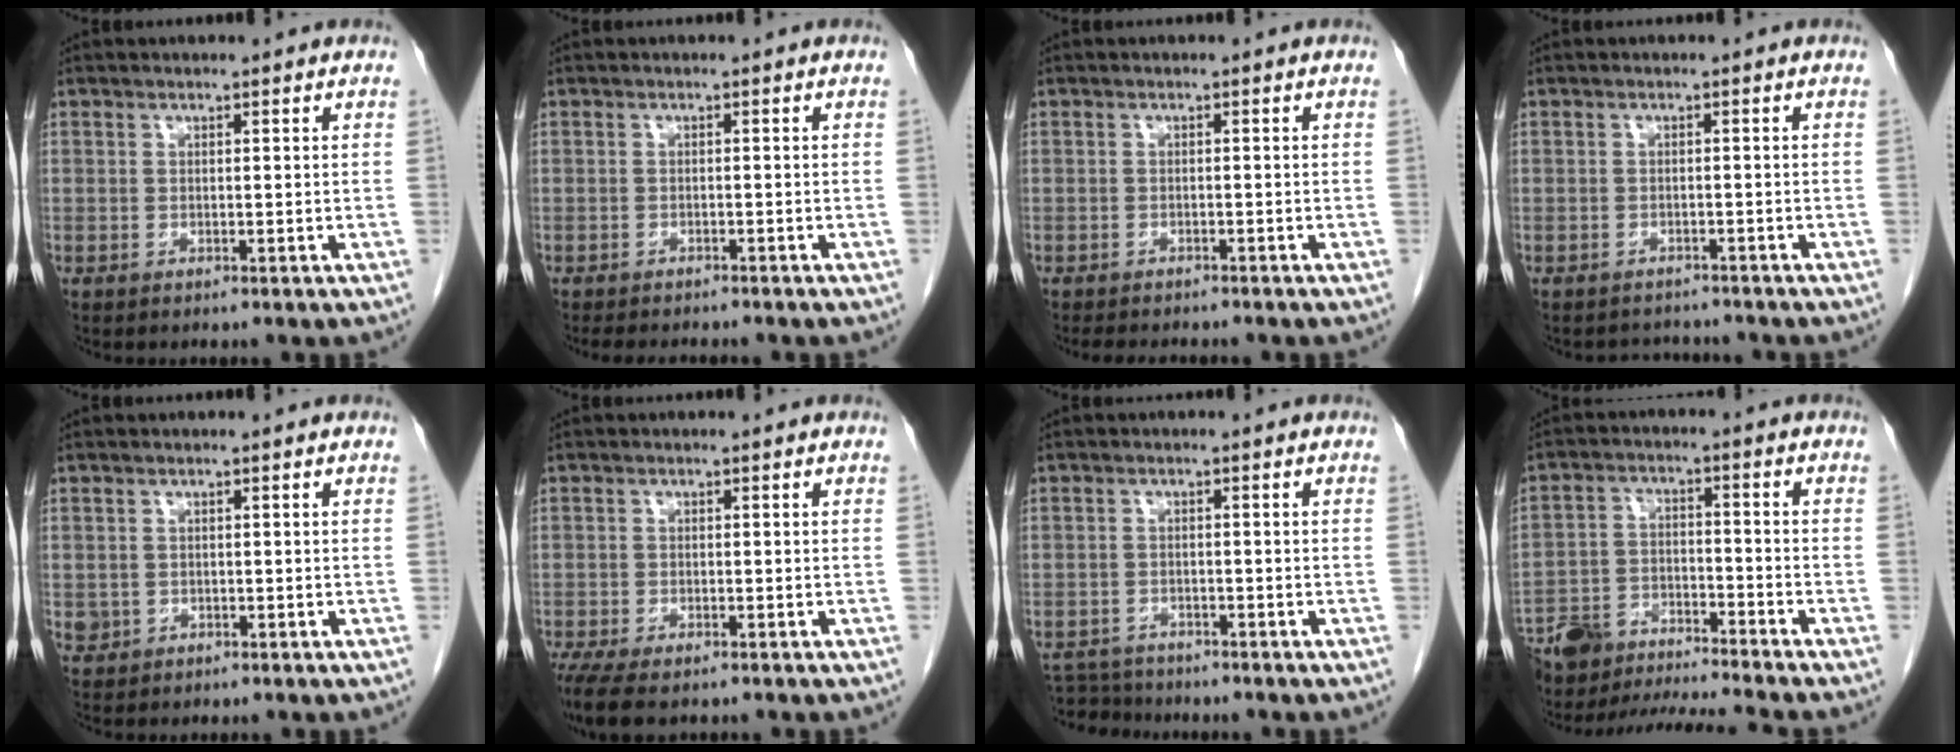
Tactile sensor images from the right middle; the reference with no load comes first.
{"total": 5.3, "force": [-4.8, 1.1, 2.1], "torque": [-0.025, -0.008, -0.069]}
{"total": 5.3, "force": [-4.7, 1.3, 2.1], "torque": [-0.028, -0.007, -0.066]}
{"total": 3.0, "force": [-2.8, 0.9, -0.4], "torque": [0.008, -0.003, -0.042]}
{"total": 1.5, "force": [-0.3, 1.4, 0.3], "torque": [-0.003, 0.004, 0.002]}
{"total": 7.1, "force": [-5.3, 2.5, 4.1], "torque": [-0.071, -0.016, -0.084]}
{"total": 4.6, "force": [-4.5, 1.1, -0.3], "torque": [0.007, -0.007, -0.077]}
{"total": 11.1, "force": [-10.8, -0.5, 2.4], "torque": [-0.042, 0.011, -0.191]}